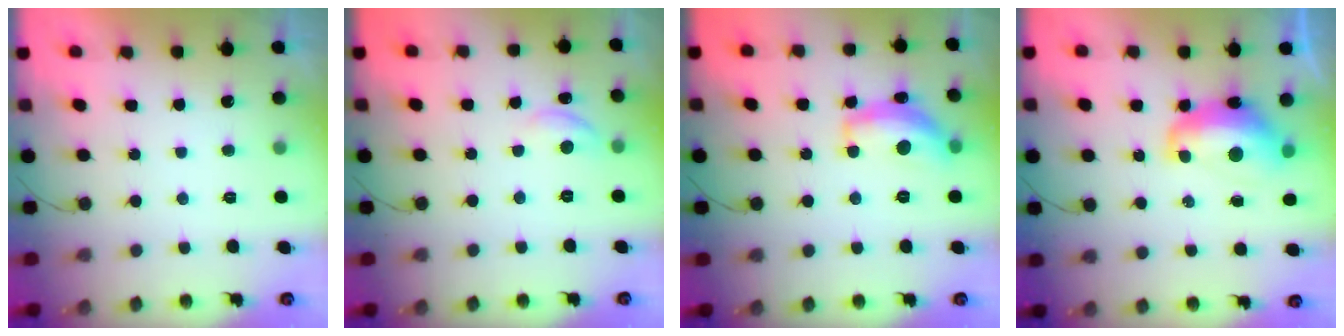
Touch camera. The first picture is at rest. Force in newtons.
{"total": 7.1, "press": 7.1, "slide": 0.7}
{"total": 13.7, "press": 13.6, "slide": 0.8}
{"total": 12.2, "press": 12.1, "slide": 1.0}